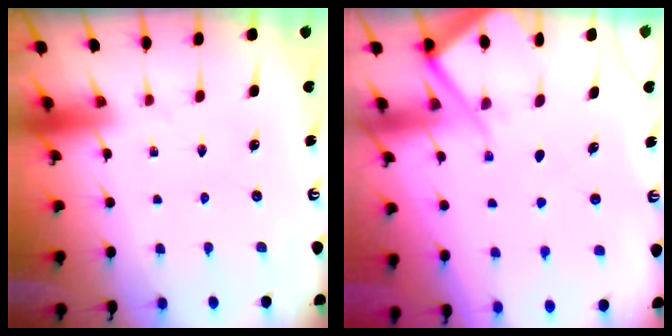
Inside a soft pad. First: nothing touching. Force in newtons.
{"total": 6.9, "press": 6.9, "slide": 0.5}